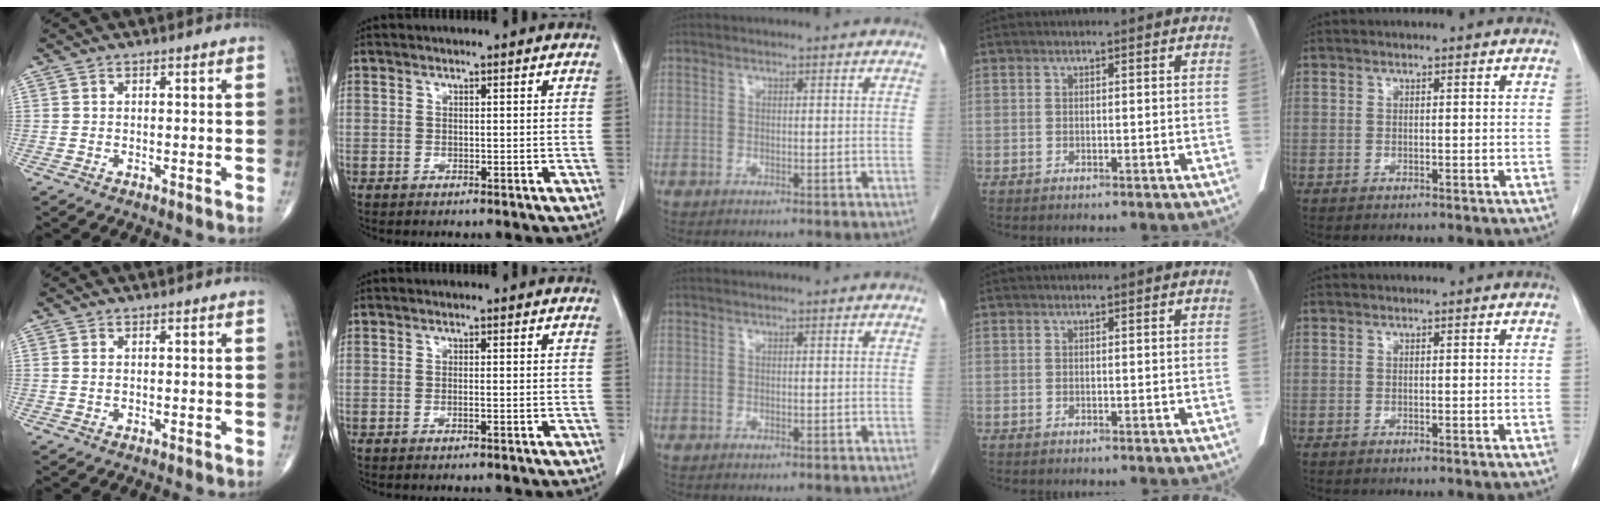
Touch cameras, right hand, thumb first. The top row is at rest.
{"thumb": {"total": 0.5, "force": [0.2, 0.2, 0.4], "torque": [-0.013, 0.002, 0.005]}, "index": {"total": 0.7, "force": [-0.2, 0.0, 0.6], "torque": [-0.013, 0.001, -0.003]}}